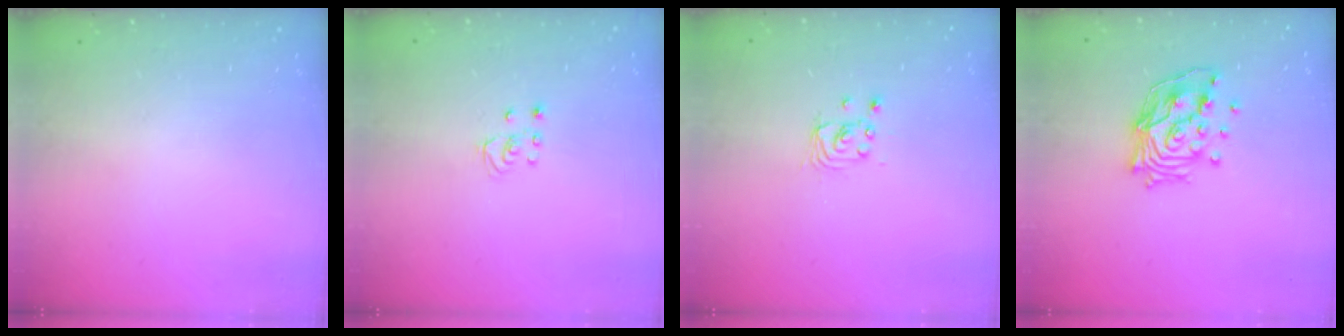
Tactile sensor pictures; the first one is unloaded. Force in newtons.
{"total": 2.5, "press": 2.5, "slide": 0.2}
{"total": 2.5, "press": 2.5, "slide": 0.1}
{"total": 15.0, "press": 14.9, "slide": 2.0}